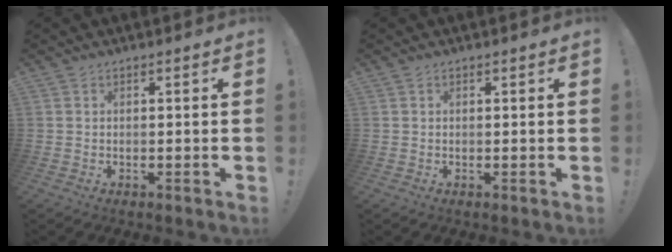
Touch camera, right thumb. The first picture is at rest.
{"total": 0.0}